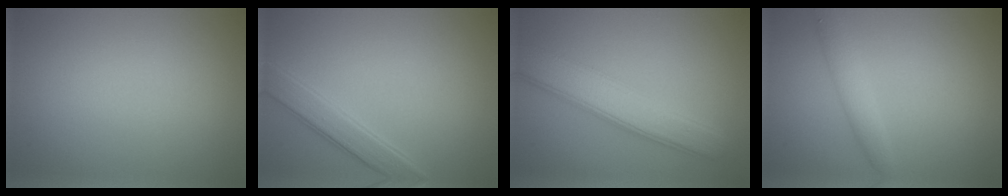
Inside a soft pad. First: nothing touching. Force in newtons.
{"total": 2.8, "press": 2.8, "slide": 0.2}
{"total": 5.2, "press": 5.2, "slide": 0.1}
{"total": 2.0, "press": 2.0, "slide": 0.0}